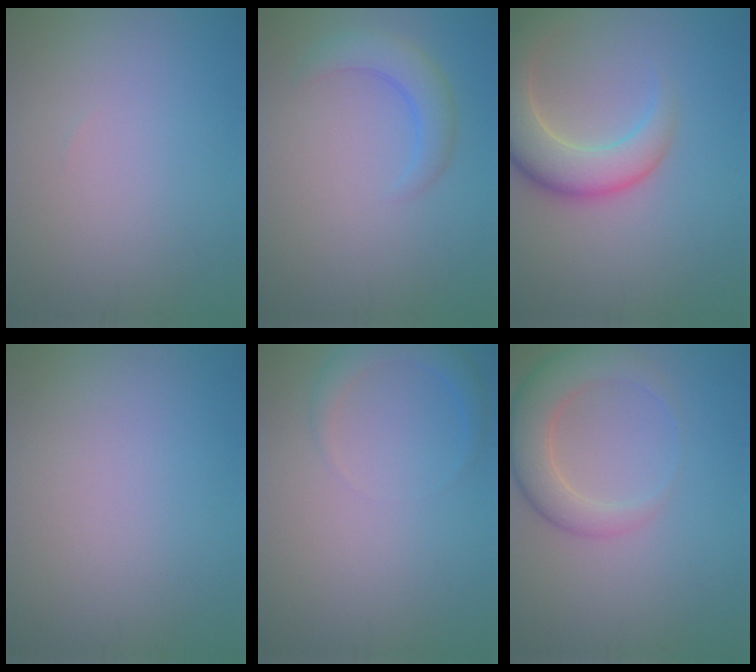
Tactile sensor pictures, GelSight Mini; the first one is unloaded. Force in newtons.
{"total": 3.1, "press": 3.1, "slide": 0.1}
{"total": 7.2, "press": 7.1, "slide": 0.7}
{"total": 0.0}
{"total": 2.2, "press": 2.2, "slide": 0.2}
{"total": 4.9, "press": 4.9, "slide": 0.5}